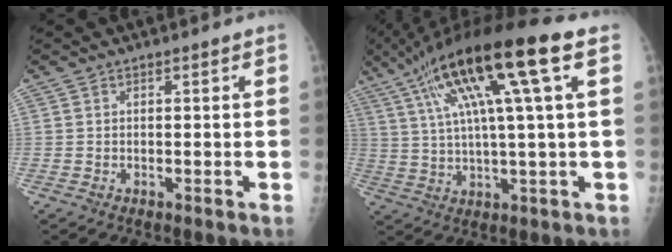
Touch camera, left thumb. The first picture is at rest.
{"total": 18.8, "force": [7.7, 1.7, 17.1], "torque": [-0.313, 0.018, 0.130]}